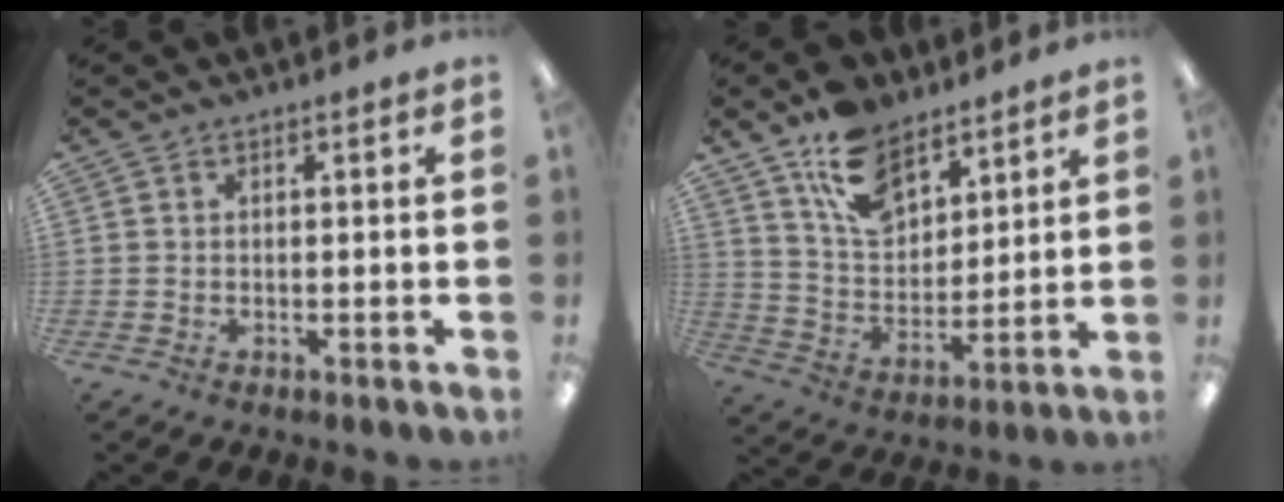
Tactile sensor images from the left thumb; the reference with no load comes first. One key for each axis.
{"total": 13.8, "fx": 9.3, "fy": 7.8, "fz": 6.7, "tx": -0.119, "ty": -0.042, "tz": 0.175}